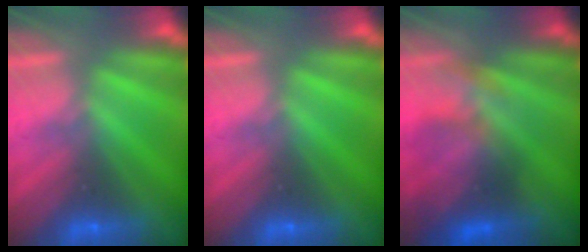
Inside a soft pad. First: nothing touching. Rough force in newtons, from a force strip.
{"total": 0.0}
{"total": 4.4}